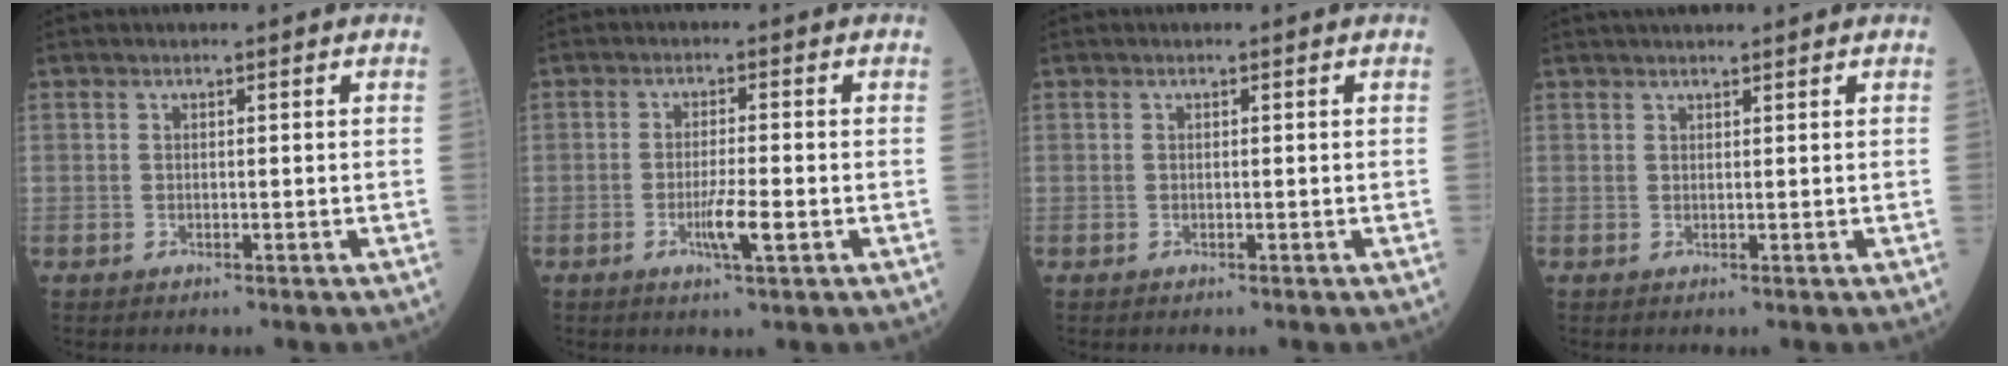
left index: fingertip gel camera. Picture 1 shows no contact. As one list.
[{"total": 4.1, "force": [-1.6, 0.1, 3.8], "torque": [-0.073, -0.007, -0.028]}, {"total": 0.0}, {"total": 4.8, "force": [4.3, 0.5, 2.1], "torque": [-0.025, 0.031, 0.065]}]